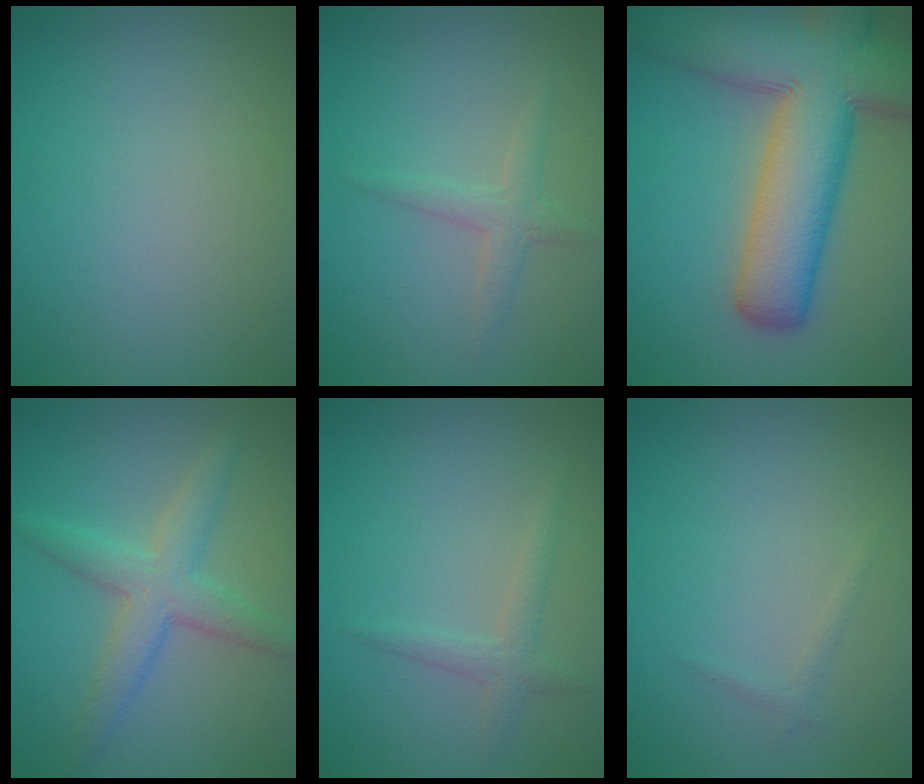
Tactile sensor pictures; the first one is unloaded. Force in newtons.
{"total": 1.8, "press": 1.8, "slide": 0.1}
{"total": 12.9, "press": 12.9, "slide": 0.8}
{"total": 4.1, "press": 4.1, "slide": 0.1}
{"total": 1.6, "press": 1.6, "slide": 0.0}
{"total": 0.7, "press": 0.7, "slide": 0.0}